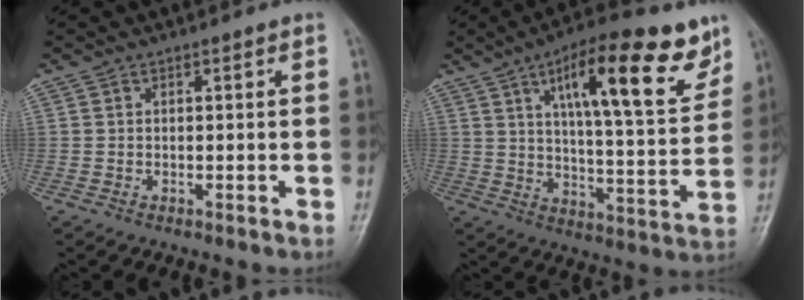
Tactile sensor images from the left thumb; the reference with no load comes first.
{"total": 19.9, "force": [10.5, 5.8, 15.9], "torque": [-0.203, -0.041, 0.158]}